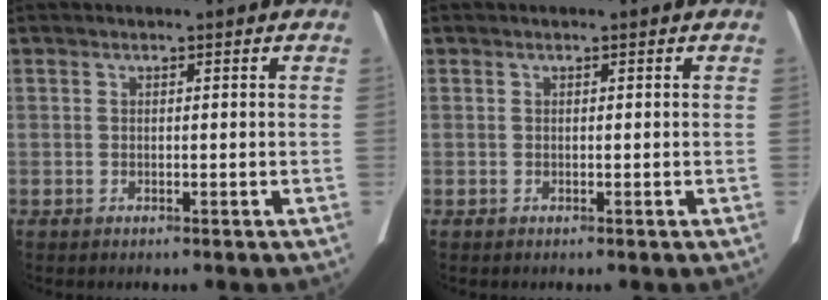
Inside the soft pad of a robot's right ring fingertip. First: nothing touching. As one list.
[{"total": 0.0}]